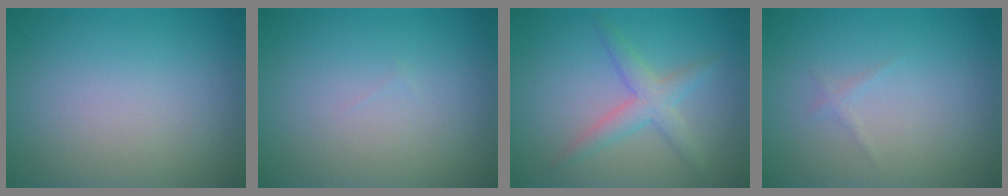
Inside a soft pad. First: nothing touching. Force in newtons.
{"total": 0.0}
{"total": 2.8, "press": 2.8, "slide": 0.2}
{"total": 0.6, "press": 0.6, "slide": 0.0}